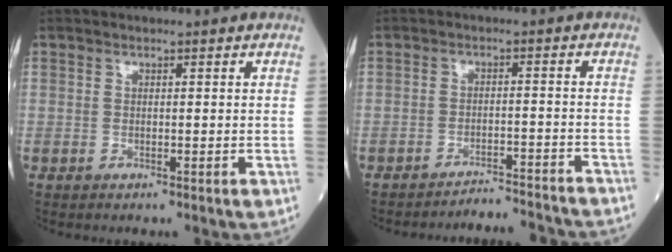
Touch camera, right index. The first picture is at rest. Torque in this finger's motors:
{"motor_torque": [0.08, -0.17, 0.10, 0.05]}